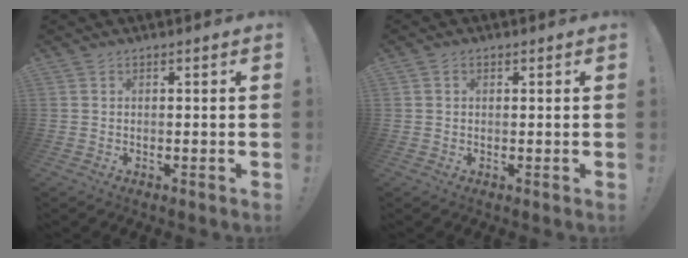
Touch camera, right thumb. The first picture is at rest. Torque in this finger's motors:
{"motor_torque": [0.07, -0.19, 0.07, -0.07, 0.05]}